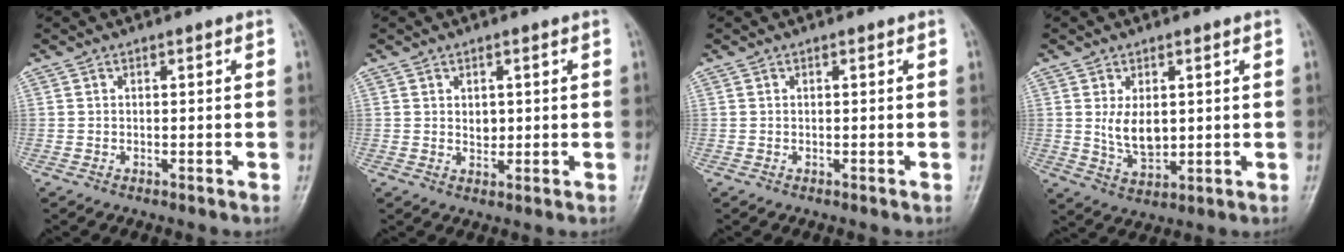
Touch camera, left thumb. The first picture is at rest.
{"total": 2.4, "force": [0.5, 1.7, 1.5], "torque": [-0.014, -0.005, 0.011]}
{"total": 0.0}
{"total": 6.5, "force": [1.0, 3.9, 5.0], "torque": [-0.073, -0.016, 0.029]}